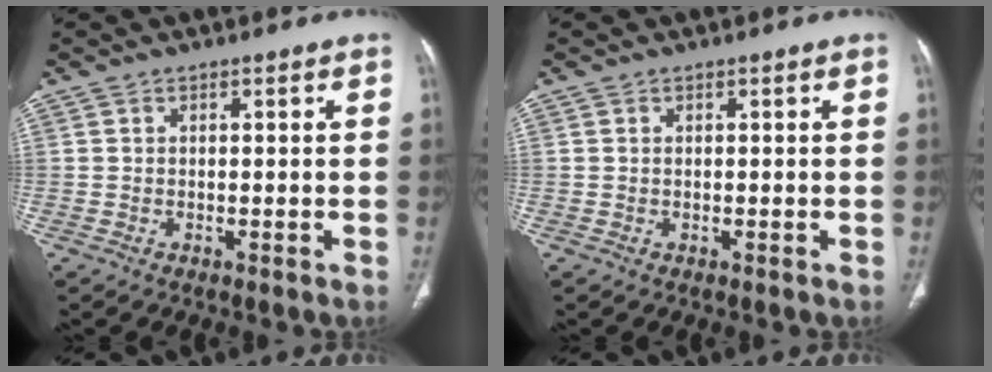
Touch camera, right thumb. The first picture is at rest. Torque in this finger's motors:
{"motor_torque": [1.52, 1.26, 0.24, -0.51, -0.01]}